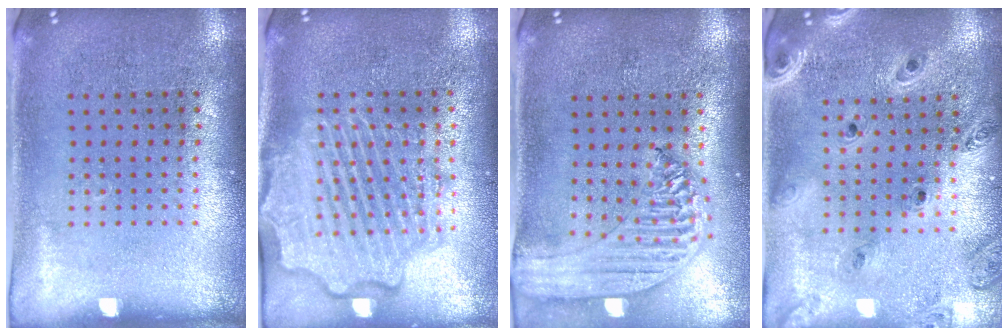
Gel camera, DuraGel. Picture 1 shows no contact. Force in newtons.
{"total": 4.4, "press": 4.4, "slide": 0.5}
{"total": 1.8, "press": 1.7, "slide": 0.6}
{"total": 1.4, "press": 1.4, "slide": 0.1}